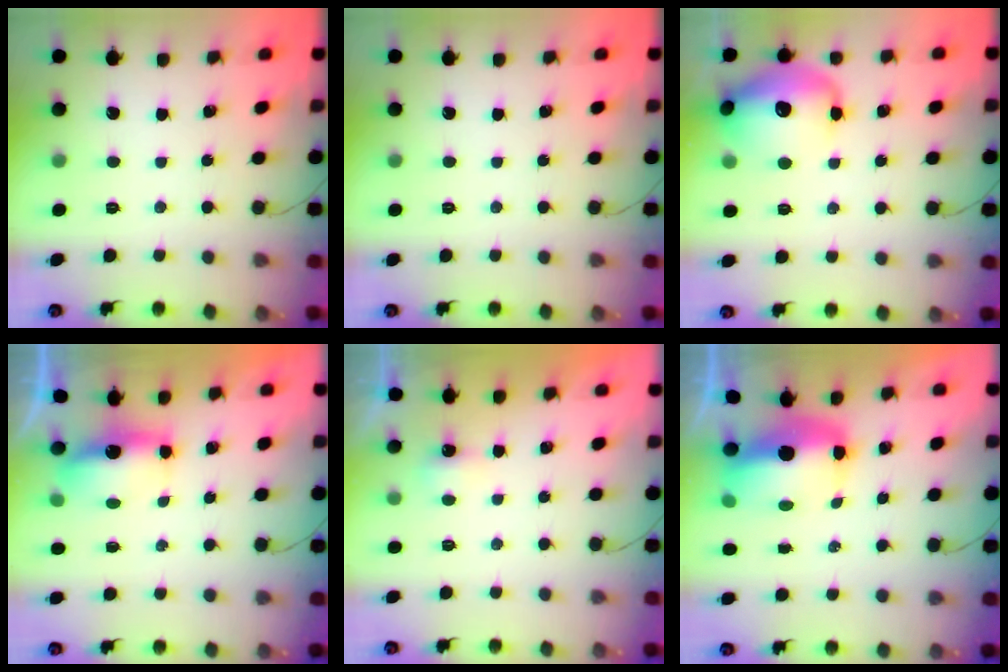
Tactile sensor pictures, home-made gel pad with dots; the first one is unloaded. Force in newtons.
{"total": 0.0}
{"total": 15.3, "press": 15.1, "slide": 2.7}
{"total": 6.8, "press": 6.7, "slide": 0.8}
{"total": 2.3, "press": 2.2, "slide": 0.6}
{"total": 9.8, "press": 9.5, "slide": 2.1}